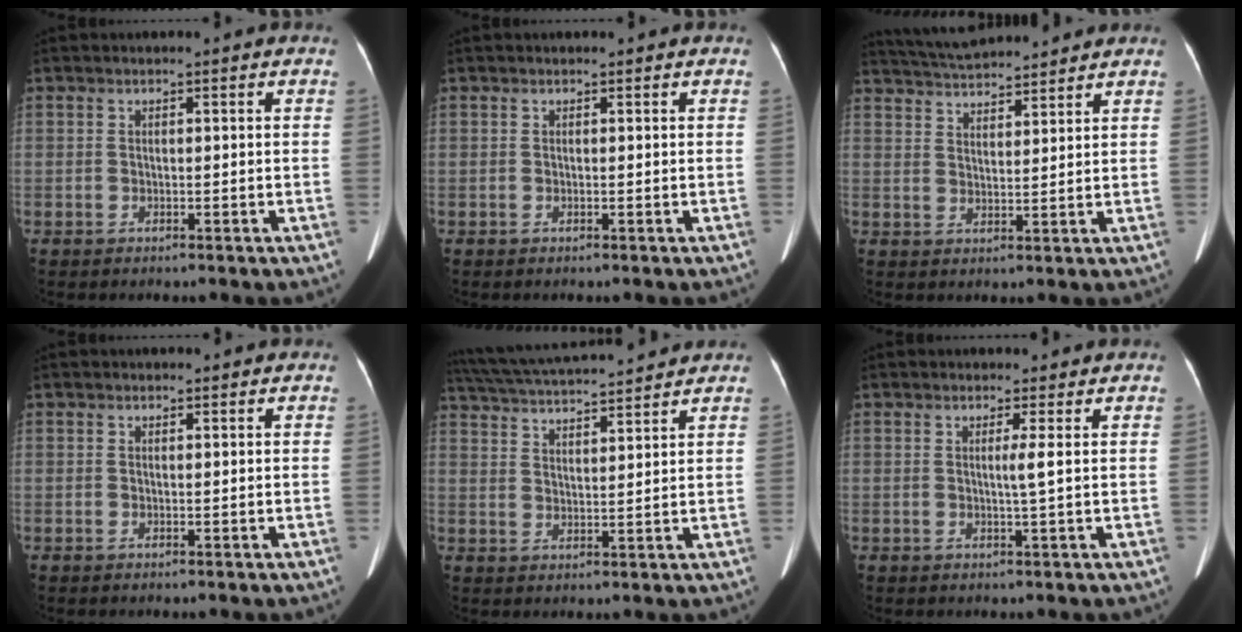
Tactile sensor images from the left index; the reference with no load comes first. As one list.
[{"total": 0.9, "force": [0.8, 0.1, 0.4], "torque": [-0.009, 0.004, 0.010]}, {"total": 10.6, "force": [10.0, 1.0, 3.5], "torque": [-0.064, 0.019, 0.158]}, {"total": 1.6, "force": [1.4, 0.5, 0.6], "torque": [-0.008, 0.004, 0.014]}, {"total": 16.3, "force": [14.9, 1.0, 6.3], "torque": [-0.119, 0.031, 0.233]}, {"total": 1.4, "force": [0.6, -0.6, 1.2], "torque": [-0.022, -0.010, 0.010]}]